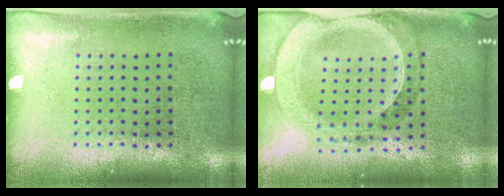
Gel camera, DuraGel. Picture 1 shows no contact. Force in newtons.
{"total": 1.5, "press": 1.4, "slide": 0.4}